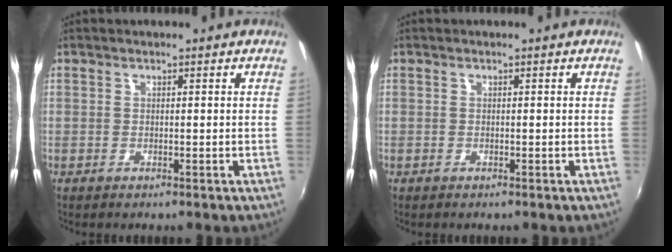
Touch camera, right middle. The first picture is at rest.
{"total": 0.0}